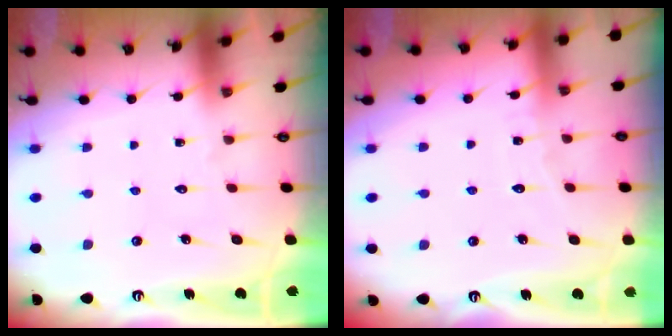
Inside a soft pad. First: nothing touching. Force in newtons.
{"total": 3.5, "press": 3.5, "slide": 0.4}